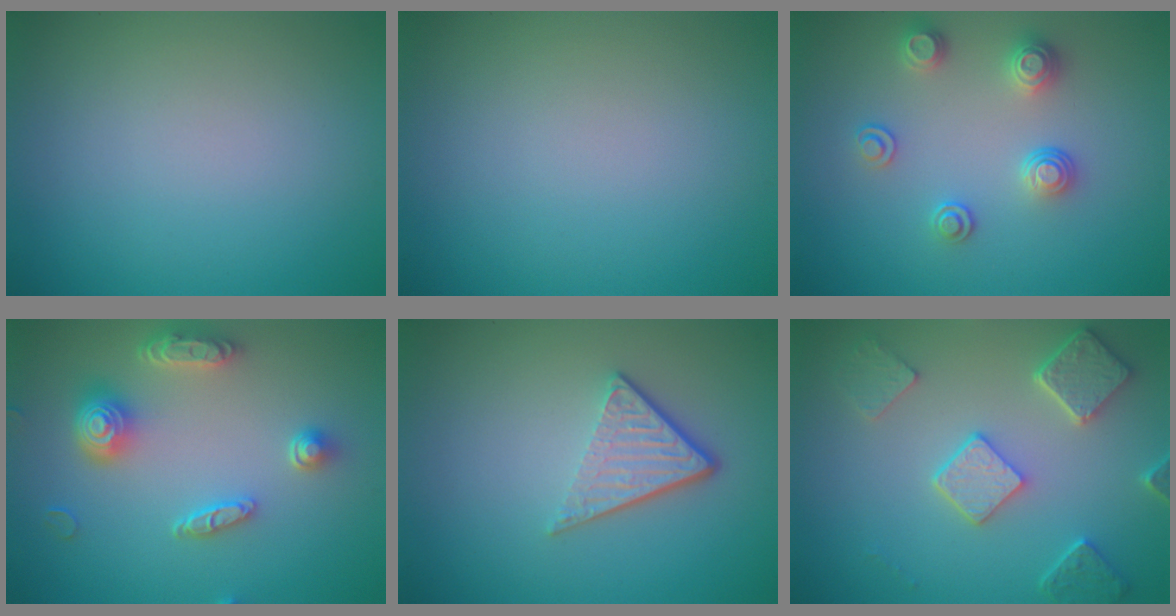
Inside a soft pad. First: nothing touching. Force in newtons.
{"total": 0.0}
{"total": 2.6, "press": 2.6, "slide": 0.6}
{"total": 4.8, "press": 3.9, "slide": 2.8}
{"total": 3.9, "press": 2.7, "slide": 2.9}
{"total": 4.8, "press": 3.9, "slide": 2.9}